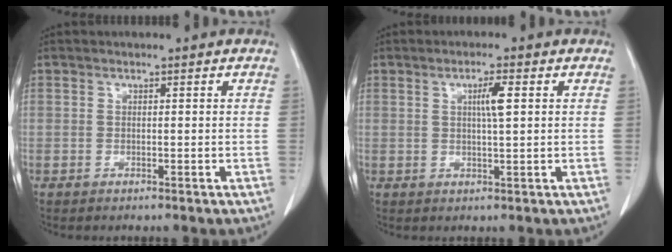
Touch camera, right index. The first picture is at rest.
{"total": 3.2, "force": [0.9, 0.1, 3.1], "torque": [-0.052, 0.001, 0.014]}